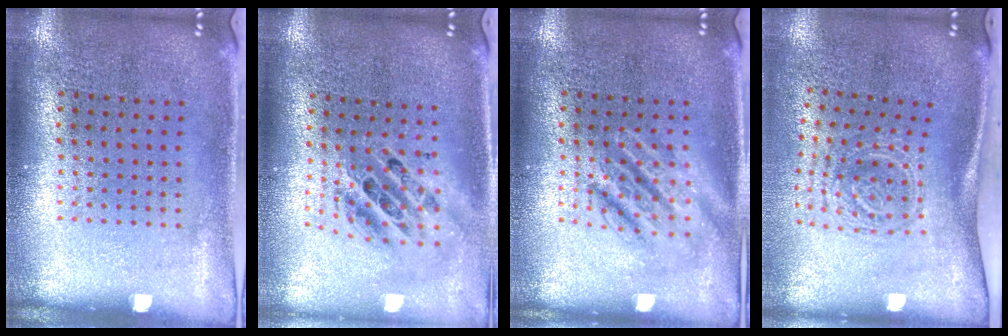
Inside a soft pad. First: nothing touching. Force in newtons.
{"total": 2.0, "press": 1.6, "slide": 1.3}
{"total": 2.7, "press": 2.7, "slide": 0.4}
{"total": 1.8, "press": 1.3, "slide": 1.3}